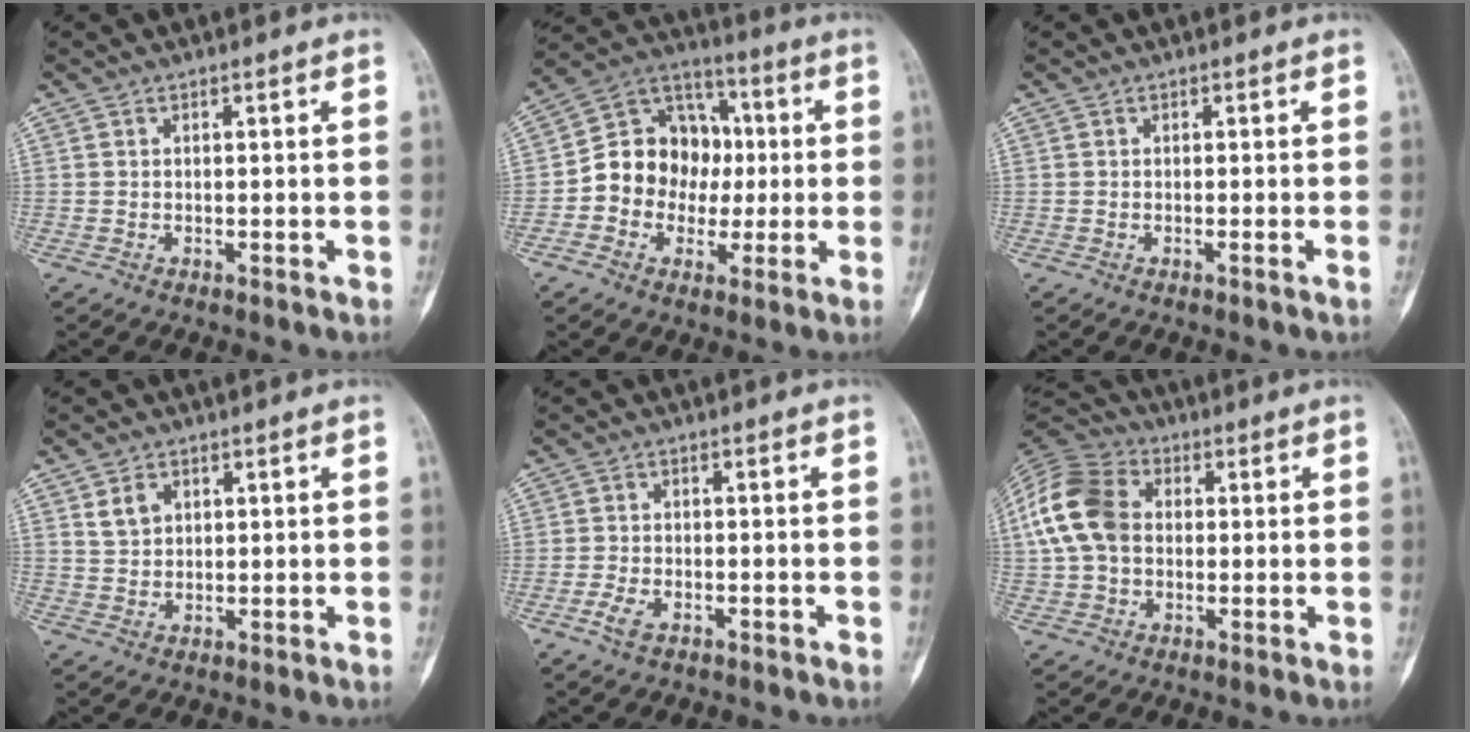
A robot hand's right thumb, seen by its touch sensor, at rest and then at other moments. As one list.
[{"total": 14.5, "force": [-0.8, 12.4, 7.6], "torque": [-0.074, 0.039, -0.021]}, {"total": 0.7, "force": [-0.3, -0.3, 0.6], "torque": [-0.004, 0.002, -0.008]}, {"total": 3.7, "force": [1.7, 2.7, 1.9], "torque": [-0.024, -0.006, 0.035]}, {"total": 2.9, "force": [-1.5, 1.5, 2.0], "torque": [-0.044, 0.005, -0.029]}, {"total": 13.9, "force": [1.3, 10.3, 9.2], "torque": [-0.177, 0.028, 0.016]}]